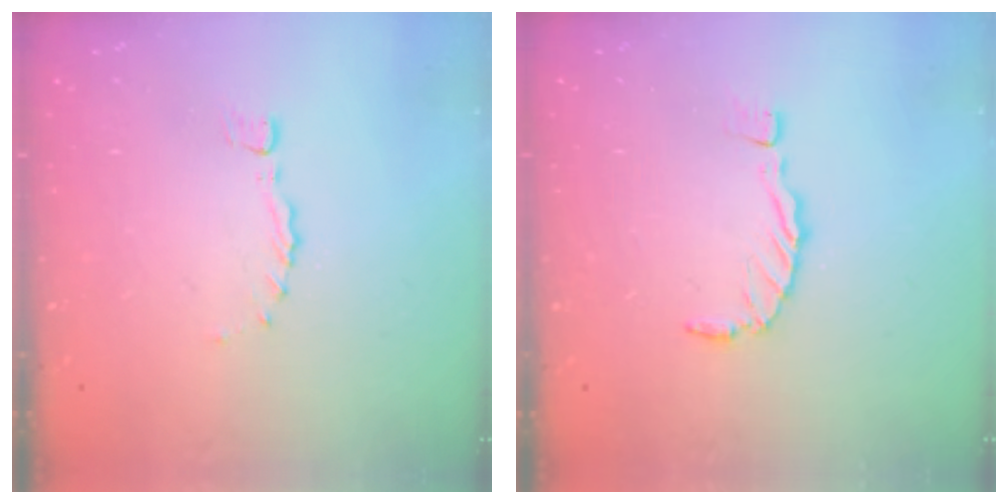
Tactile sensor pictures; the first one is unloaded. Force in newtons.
{"total": 0.0}